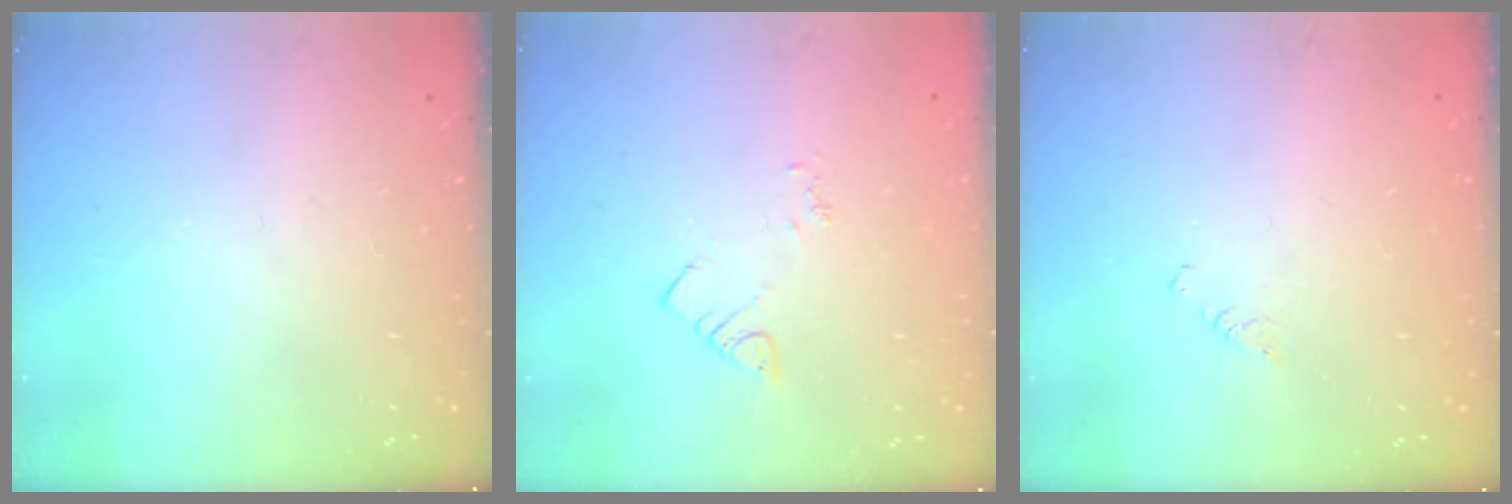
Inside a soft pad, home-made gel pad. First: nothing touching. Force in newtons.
{"total": 2.9, "press": 2.8, "slide": 0.4}
{"total": 2.4, "press": 2.4, "slide": 0.4}